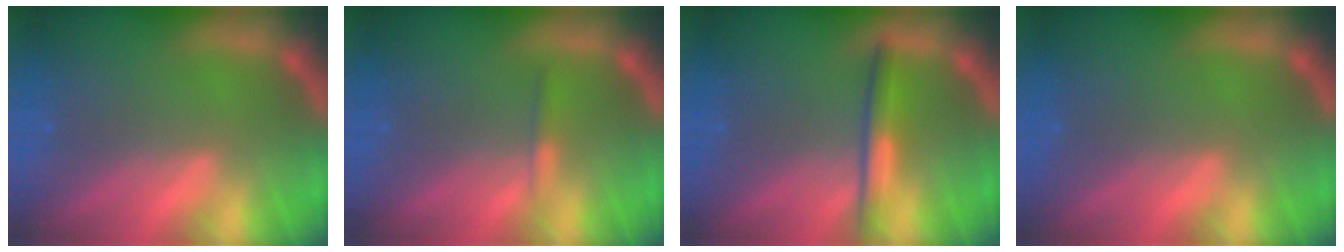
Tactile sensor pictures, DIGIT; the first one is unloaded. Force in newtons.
{"total": 0.9}
{"total": 3.0}
{"total": 0.0}